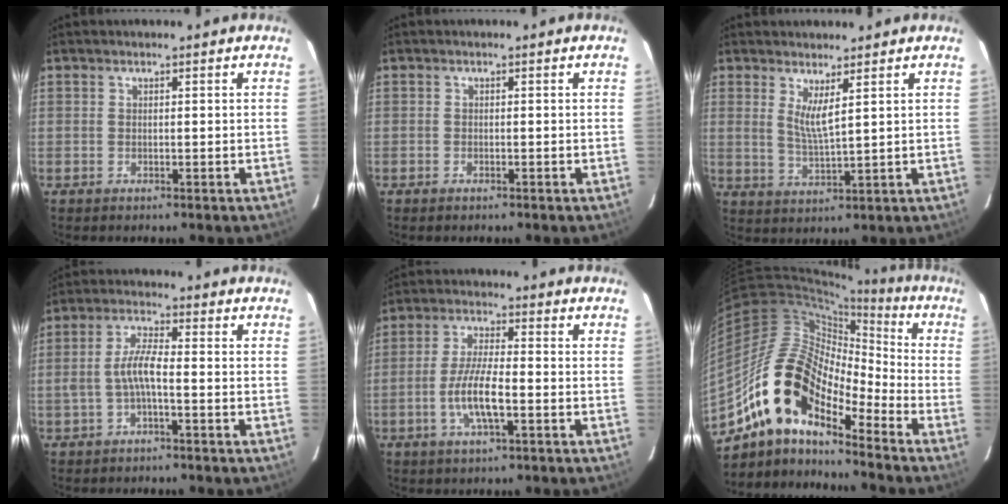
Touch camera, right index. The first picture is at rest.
{"total": 0.8, "force": [-0.6, 0.3, 0.3], "torque": [-0.007, -0.001, -0.014]}
{"total": 4.3, "force": [2.2, 0.2, 3.6], "torque": [-0.070, -0.016, 0.040]}
{"total": 5.0, "force": [-1.6, 1.0, 4.7], "torque": [-0.099, 0.010, -0.028]}
{"total": 8.1, "force": [-2.7, 1.9, 7.3], "torque": [-0.149, -0.003, -0.052]}
{"total": 14.2, "force": [-10.1, 5.6, 8.2], "torque": [-0.140, 0.012, -0.207]}